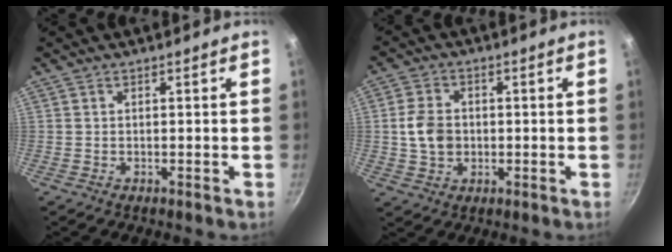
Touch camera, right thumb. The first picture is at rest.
{"total": 6.8, "force": [-0.1, 5.3, 4.3], "torque": [-0.066, 0.009, -0.006]}